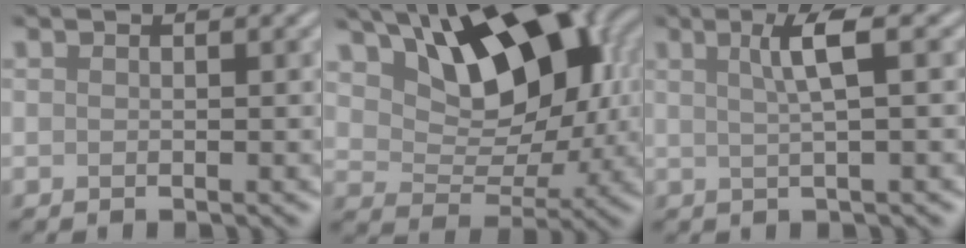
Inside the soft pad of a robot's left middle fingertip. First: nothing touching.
{"total": 11.2, "force": [4.1, 6.1, 8.5], "torque": [-0.132, 0.011, 0.073]}
{"total": 3.0, "force": [0.6, 0.4, 2.9], "torque": [-0.048, 0.009, 0.016]}